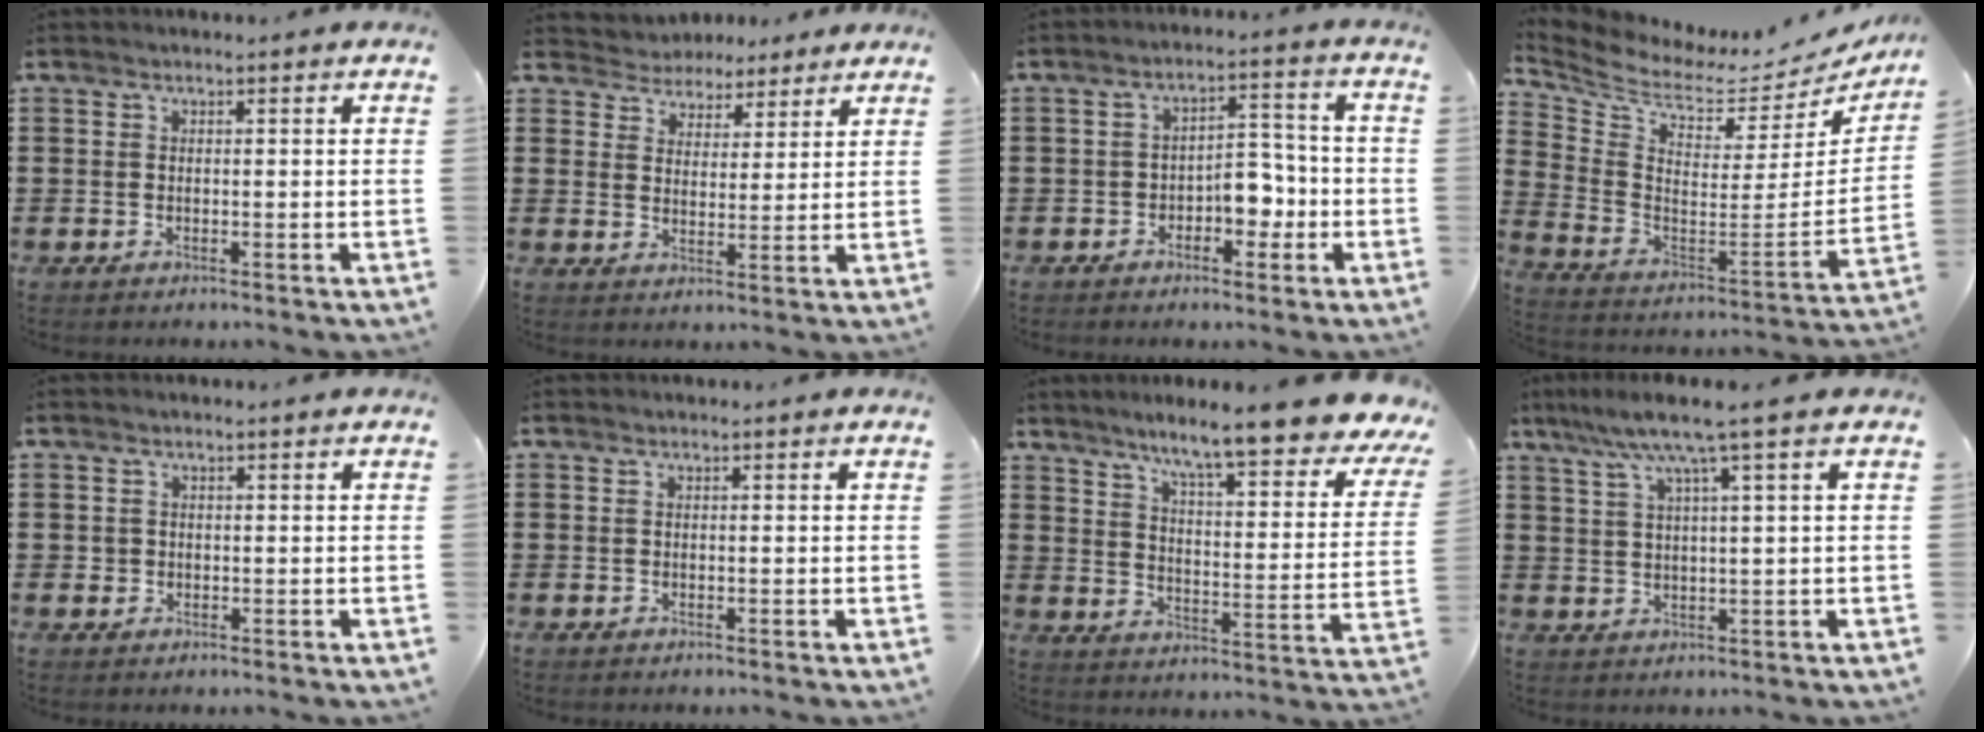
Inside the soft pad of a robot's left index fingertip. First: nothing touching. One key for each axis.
{"total": 3.9, "fx": 3.5, "fy": 1.5, "fz": -0.6, "tx": -0.012, "ty": -0.014, "tz": 0.062}
{"total": 5.7, "fx": -2.3, "fy": 3.3, "fz": 4.1, "tx": -0.063, "ty": 0.009, "tz": -0.046}
{"total": 4.6, "fx": 3.9, "fy": 1.8, "fz": 1.5, "tx": -0.060, "ty": -0.054, "tz": 0.063}
{"total": 1.2, "fx": 0.0, "fy": 1.2, "fz": 0.2, "tx": -0.007, "ty": 0.007, "tz": -0.002}
{"total": 0.0}
{"total": 9.0, "fx": 7.4, "fy": -0.6, "fz": 5.1, "tx": -0.103, "ty": -0.062, "tz": 0.111}
{"total": 6.2, "fx": 3.3, "fy": 0.0, "fz": 5.3, "tx": -0.113, "ty": -0.003, "tz": 0.051}